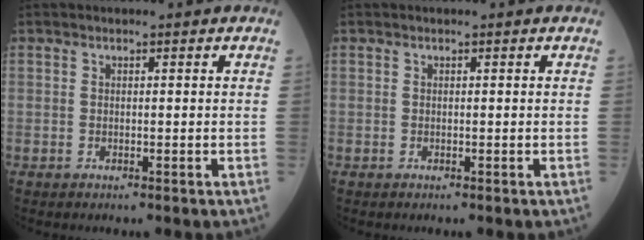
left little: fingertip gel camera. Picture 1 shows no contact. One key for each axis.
{"total": 0.0}